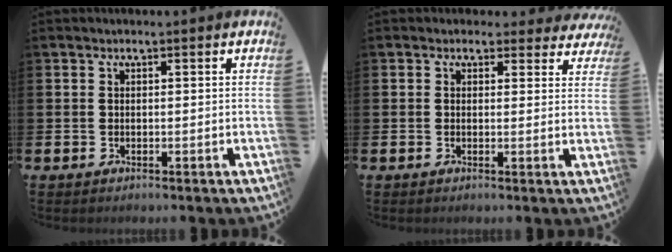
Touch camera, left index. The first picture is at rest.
{"total": 1.9, "force": [1.5, 1.2, 0.2], "torque": [-0.002, -0.003, 0.022]}